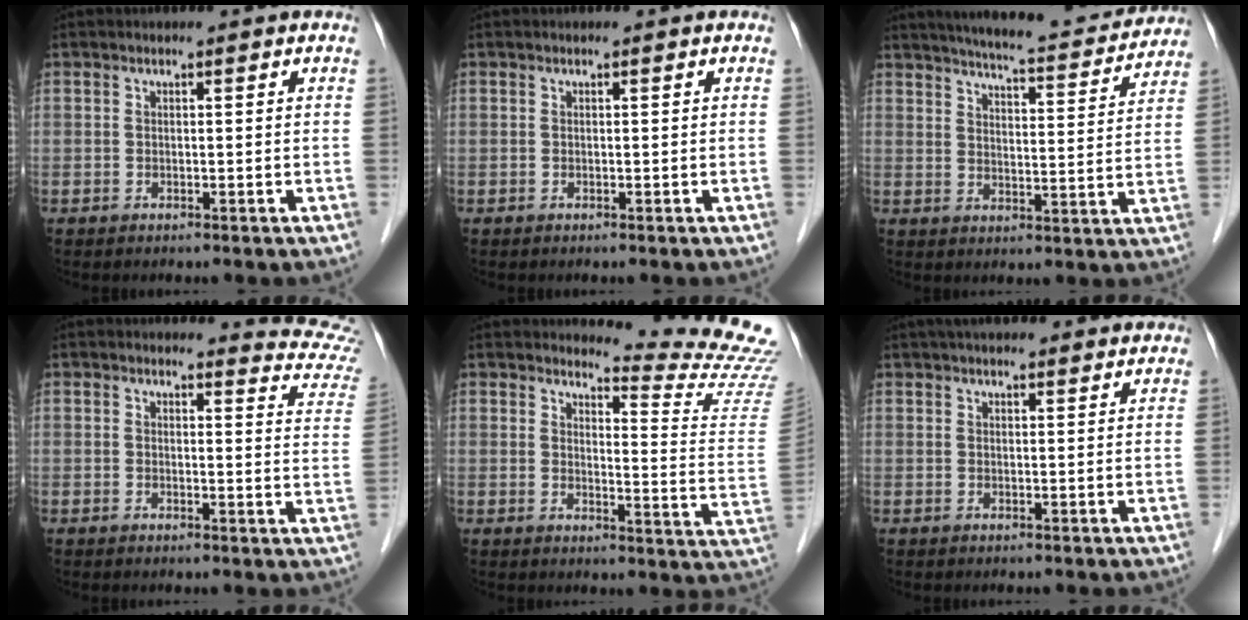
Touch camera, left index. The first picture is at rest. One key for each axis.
{"total": 0.0}
{"total": 16.9, "fx": 15.6, "fy": 1.9, "fz": 6.2, "tx": -0.093, "ty": -0.008, "tz": 0.204}
{"total": 8.7, "fx": 8.7, "fy": 0.1, "fz": -0.4, "tx": 0.019, "ty": -0.080, "tz": 0.064}
{"total": 13.7, "fx": 13.5, "fy": -1.9, "fz": 1.2, "tx": -0.017, "ty": -0.139, "tz": 0.142}
{"total": 12.1, "fx": 10.5, "fy": 2.6, "fz": 5.5, "tx": -0.072, "ty": 0.038, "tz": 0.138}